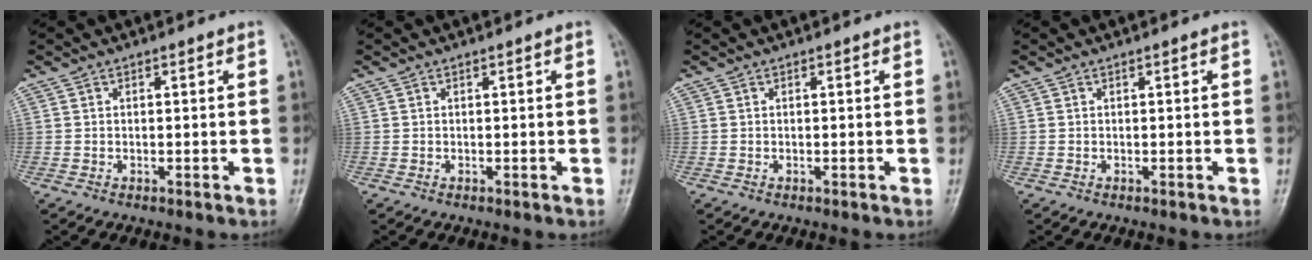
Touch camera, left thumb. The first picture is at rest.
{"total": 0.0}
{"total": 0.0}
{"total": 0.0}